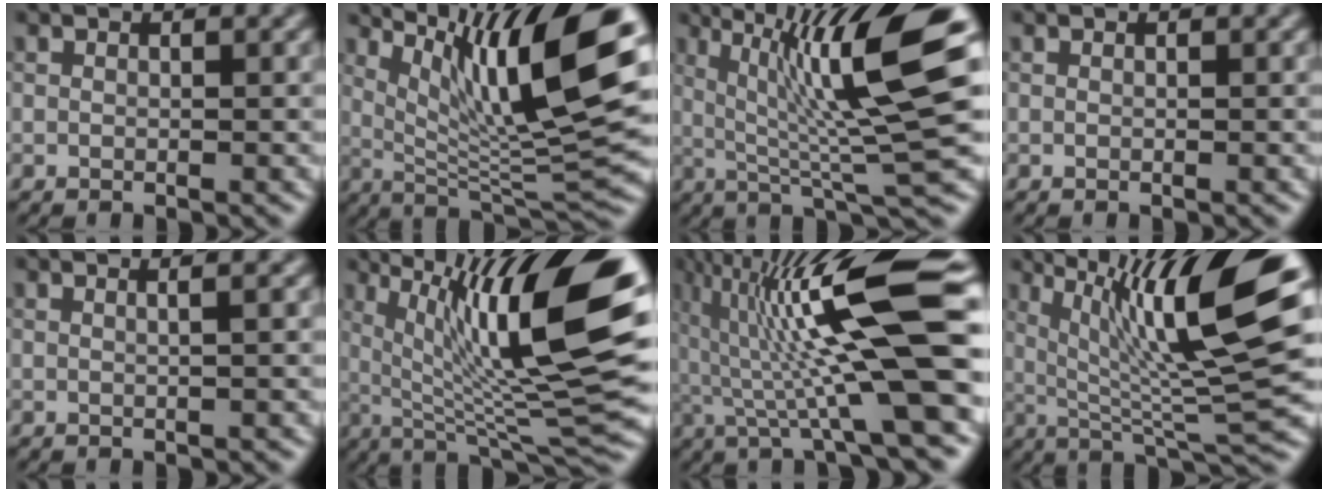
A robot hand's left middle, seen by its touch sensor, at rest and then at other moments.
{"total": 12.9, "force": [5.2, 2.5, 11.5], "torque": [-0.185, 0.006, 0.099]}
{"total": 11.5, "force": [2.9, 1.6, 11.0], "torque": [-0.171, 0.008, 0.055]}
{"total": 0.0}
{"total": 2.1, "force": [0.7, 1.0, 1.8], "torque": [-0.013, 0.006, -0.015]}
{"total": 14.9, "force": [4.0, 3.3, 14.0], "torque": [-0.209, 0.011, 0.073]}
{"total": 14.0, "force": [1.6, 2.2, 13.8], "torque": [-0.225, 0.025, 0.027]}
{"total": 12.8, "force": [4.3, 2.0, 11.9], "torque": [-0.189, 0.010, 0.082]}